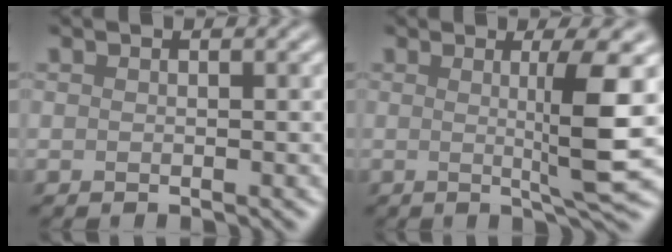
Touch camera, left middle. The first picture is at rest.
{"total": 5.5, "force": [0.4, 0.5, 5.5], "torque": [-0.089, -0.005, 0.010]}